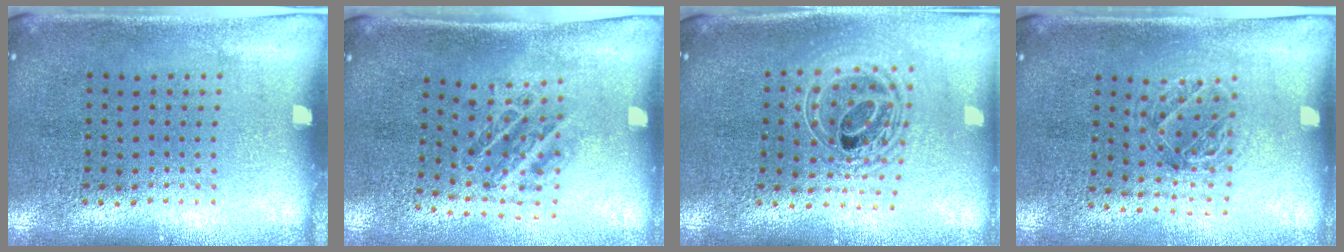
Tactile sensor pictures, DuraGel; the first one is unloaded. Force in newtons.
{"total": 1.0, "press": 1.0, "slide": 0.2}
{"total": 2.0, "press": 1.6, "slide": 1.2}
{"total": 1.0, "press": 1.0, "slide": 0.2}